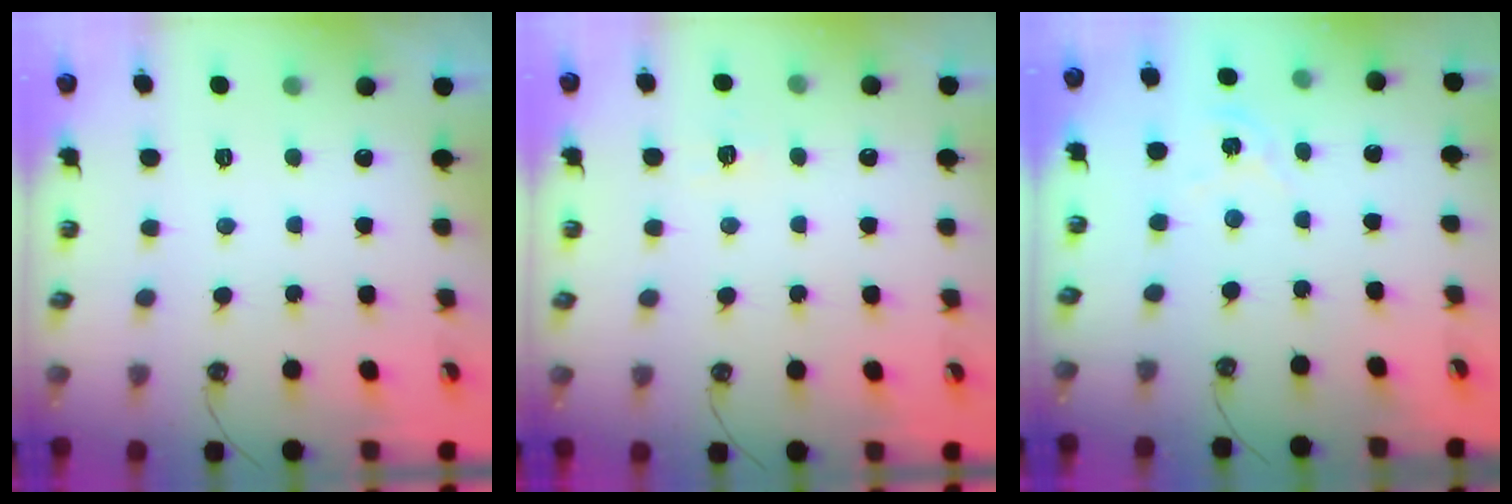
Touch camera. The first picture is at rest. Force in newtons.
{"total": 4.6, "press": 4.6, "slide": 0.6}
{"total": 2.9, "press": 2.9, "slide": 0.3}